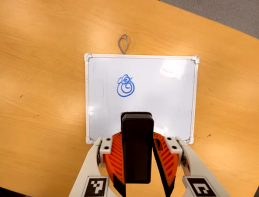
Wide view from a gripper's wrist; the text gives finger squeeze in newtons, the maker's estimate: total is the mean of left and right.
{"total": 6.1, "left": 5.0, "right": 7.2}